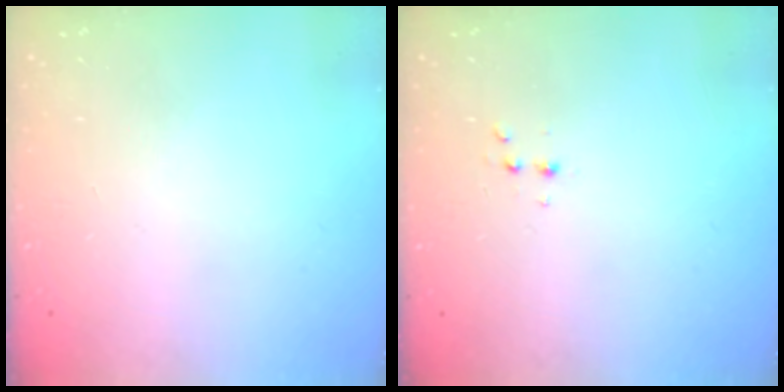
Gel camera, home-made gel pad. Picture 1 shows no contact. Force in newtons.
{"total": 3.1, "press": 3.0, "slide": 0.9}